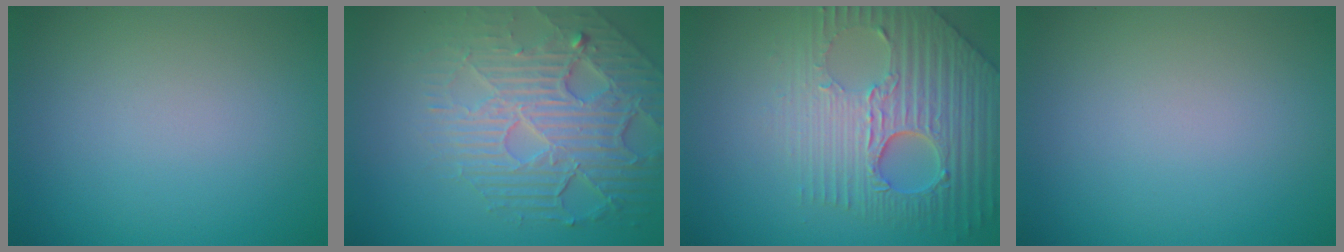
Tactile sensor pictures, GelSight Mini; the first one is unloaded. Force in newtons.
{"total": 7.3, "press": 5.3, "slide": 5.1}
{"total": 6.7, "press": 5.5, "slide": 4.0}
{"total": 0.0}